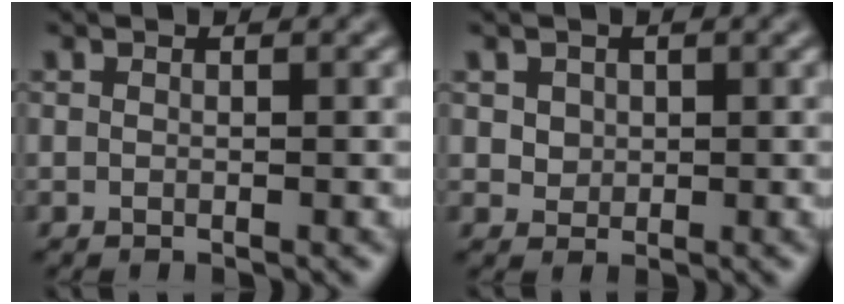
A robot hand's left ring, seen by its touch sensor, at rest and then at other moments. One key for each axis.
{"total": 1.9, "fx": 0.8, "fy": 1.6, "fz": 0.8, "tx": -0.022, "ty": 0.004, "tz": 0.026}